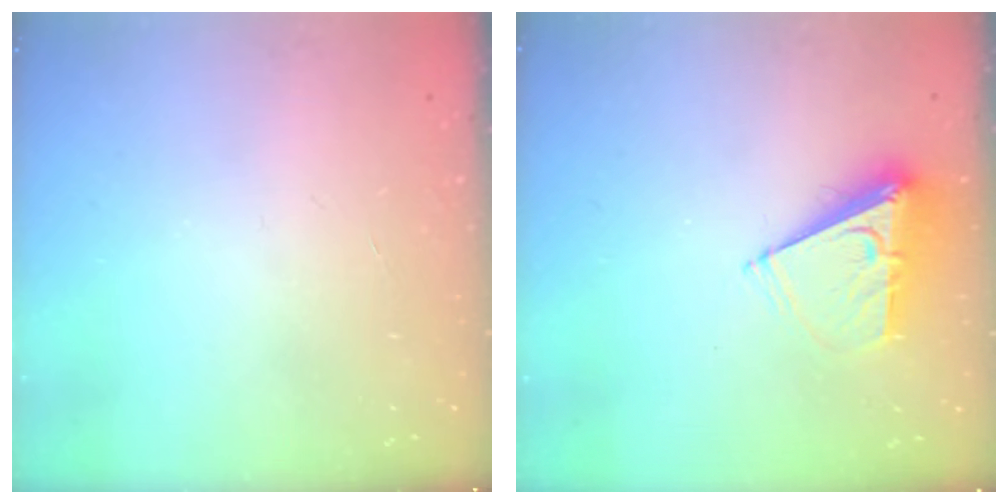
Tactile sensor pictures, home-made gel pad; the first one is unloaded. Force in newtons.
{"total": 7.7, "press": 7.7, "slide": 0.7}